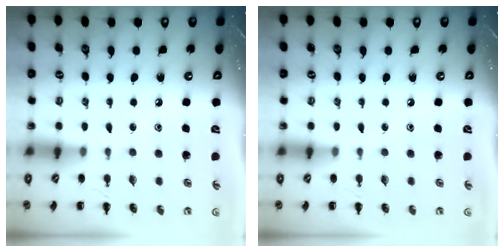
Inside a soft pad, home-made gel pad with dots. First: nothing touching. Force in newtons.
{"total": 0.0}